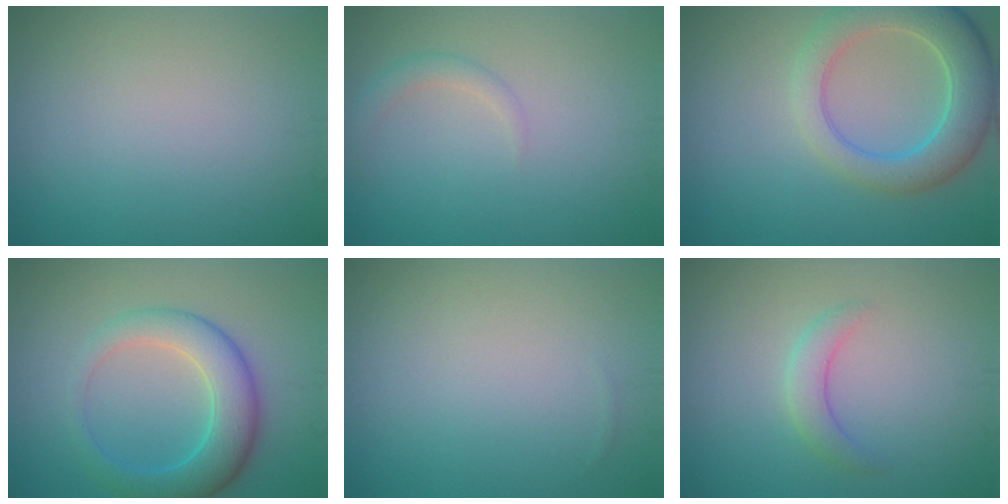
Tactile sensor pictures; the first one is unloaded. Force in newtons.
{"total": 1.3, "press": 1.3, "slide": 0.1}
{"total": 6.5, "press": 6.5, "slide": 0.7}
{"total": 5.6, "press": 5.6, "slide": 0.2}
{"total": 0.0}
{"total": 2.0, "press": 2.0, "slide": 0.1}